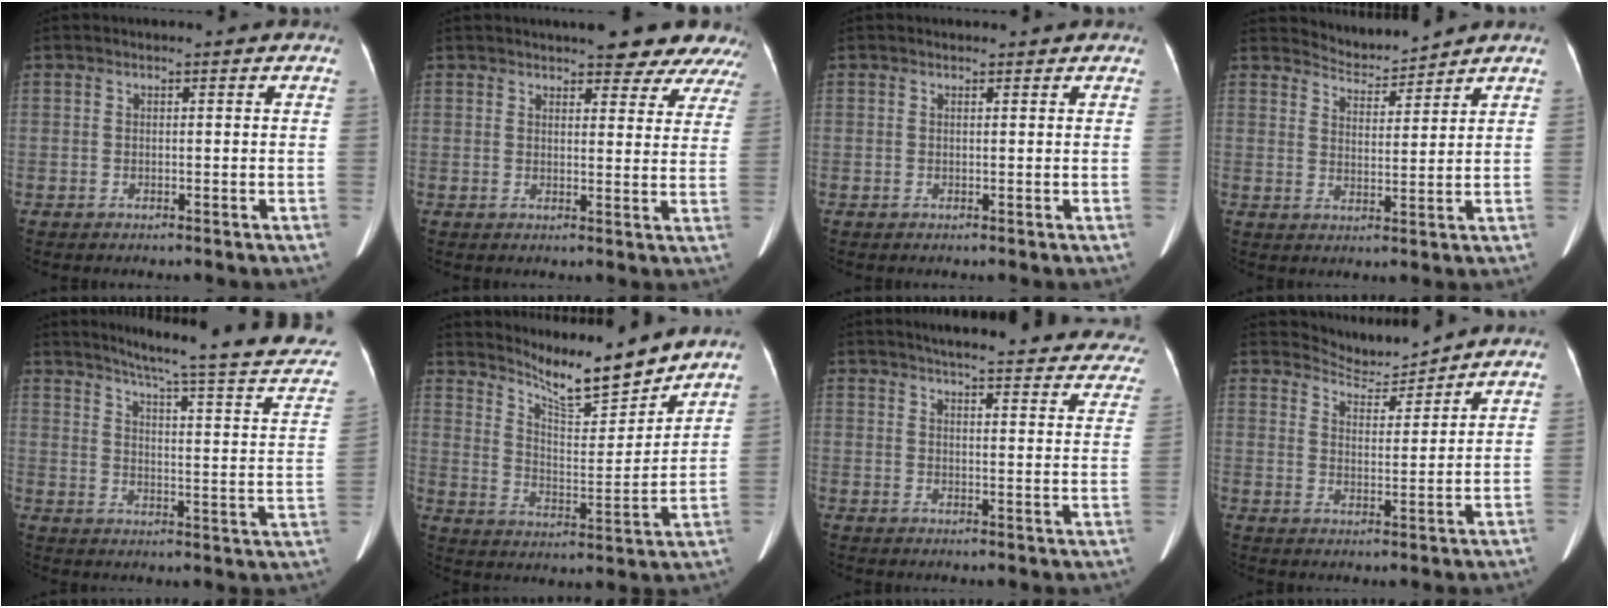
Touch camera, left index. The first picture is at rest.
{"total": 15.1, "force": [13.8, 2.9, 5.3], "torque": [-0.039, -0.029, 0.139]}
{"total": 0.9, "force": [0.8, 0.3, 0.2], "torque": [-0.012, 0.004, 0.008]}
{"total": 4.2, "force": [4.1, -0.3, -0.8], "torque": [0.007, -0.002, 0.077]}
{"total": 22.7, "force": [19.8, 0.2, 11.0], "torque": [-0.147, -0.059, 0.236]}
{"total": 11.5, "force": [10.9, 0.5, 3.7], "torque": [-0.077, -0.014, 0.182]}
{"total": 28.3, "force": [25.9, 4.5, 10.5], "torque": [-0.139, -0.060, 0.288]}
{"total": 4.8, "force": [4.7, -0.3, -0.9], "torque": [0.008, -0.006, 0.087]}